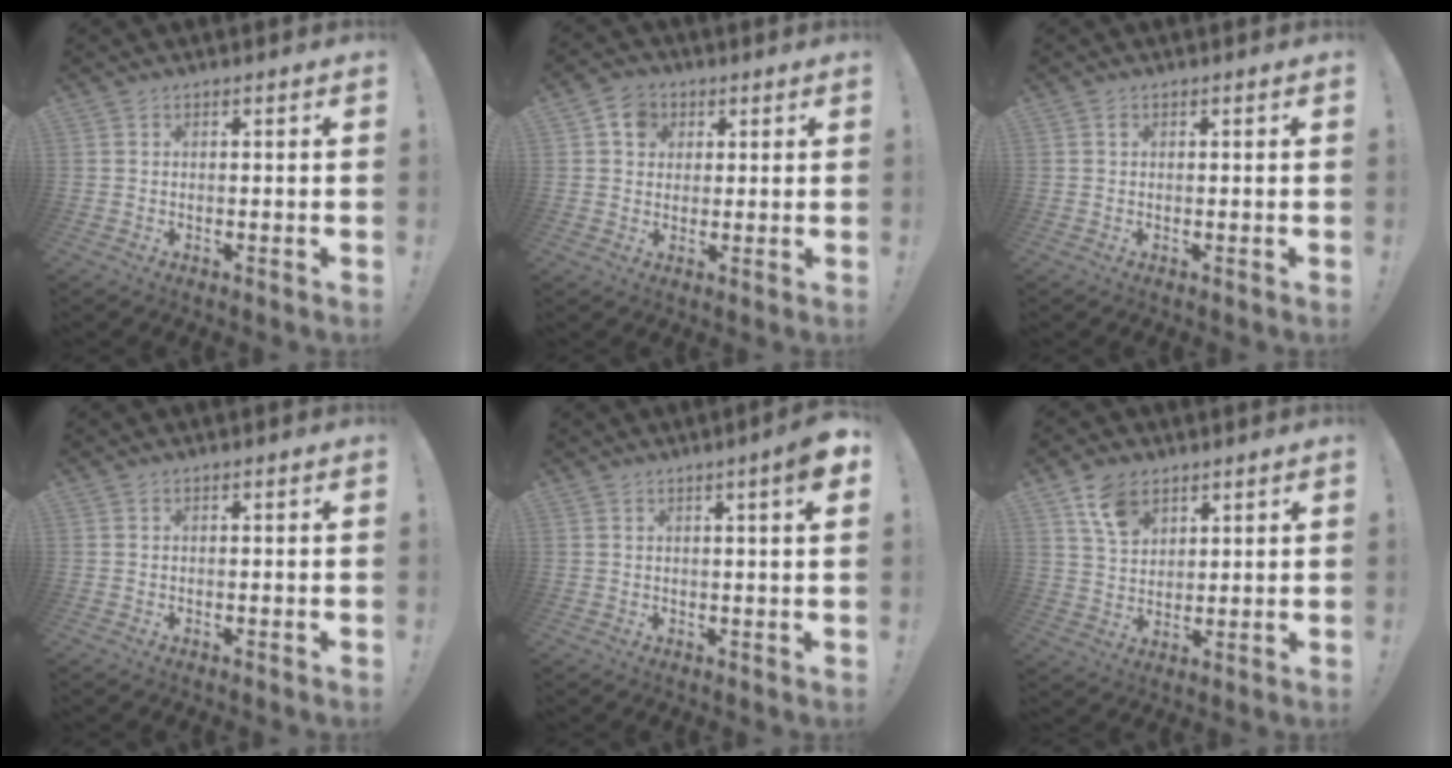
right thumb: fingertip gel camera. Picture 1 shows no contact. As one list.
[{"total": 6.6, "force": [2.2, 5.7, 2.6], "torque": [-0.040, 0.004, 0.042]}, {"total": 0.6, "force": [0.1, 0.5, 0.2], "torque": [-0.005, 0.003, 0.002]}, {"total": 0.0}, {"total": 4.5, "force": [2.1, 0.0, 4.0], "torque": [-0.060, -0.009, 0.031]}, {"total": 8.9, "force": [5.3, 5.8, 4.2], "torque": [-0.077, -0.014, 0.104]}]